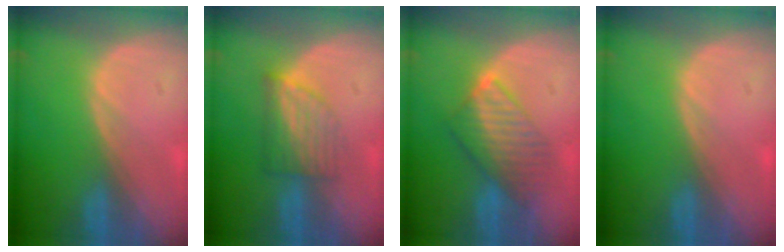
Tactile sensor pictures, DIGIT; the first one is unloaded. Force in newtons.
{"total": 6.1, "press": 5.4, "slide": 2.8}
{"total": 6.8, "press": 6.7, "slide": 1.0}
{"total": 0.0}